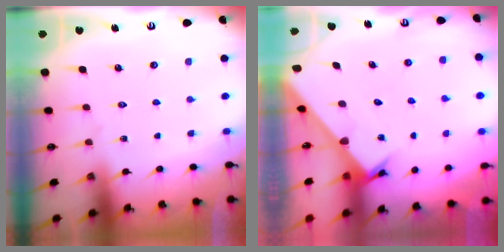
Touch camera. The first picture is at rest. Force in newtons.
{"total": 2.2, "press": 2.2, "slide": 0.1}